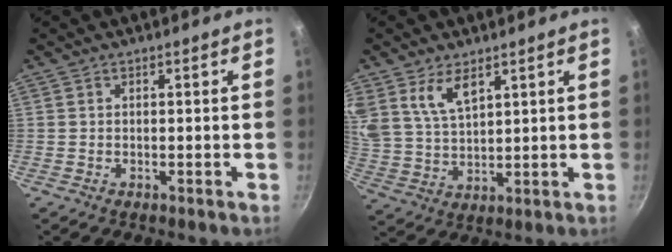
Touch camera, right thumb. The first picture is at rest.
{"total": 8.0, "force": [4.8, 4.0, 5.0], "torque": [-0.087, -0.030, 0.102]}